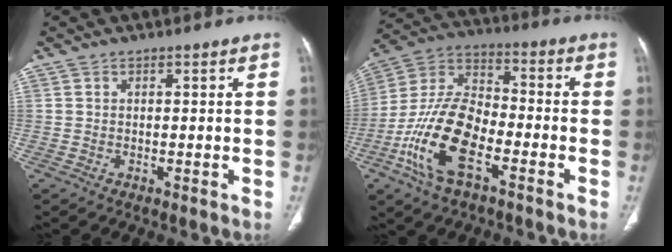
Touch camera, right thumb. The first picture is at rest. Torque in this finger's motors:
{"motor_torque": [0.66, 0.24, 1.65, -1.12, 0.30]}